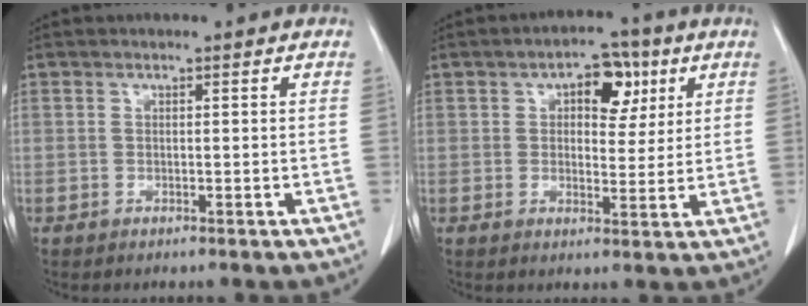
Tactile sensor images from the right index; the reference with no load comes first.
{"total": 7.2, "force": [2.7, 4.1, 5.3], "torque": [-0.068, 0.021, 0.036]}